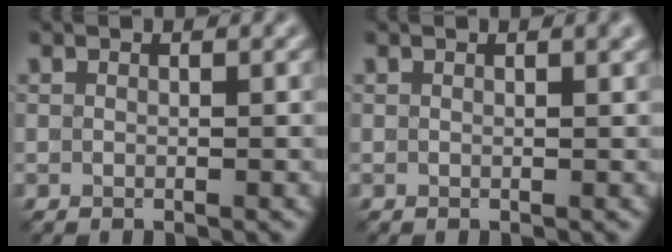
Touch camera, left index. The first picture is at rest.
{"total": 1.3, "force": [0.7, 0.4, 1.0], "torque": [-0.007, 0.005, 0.008]}